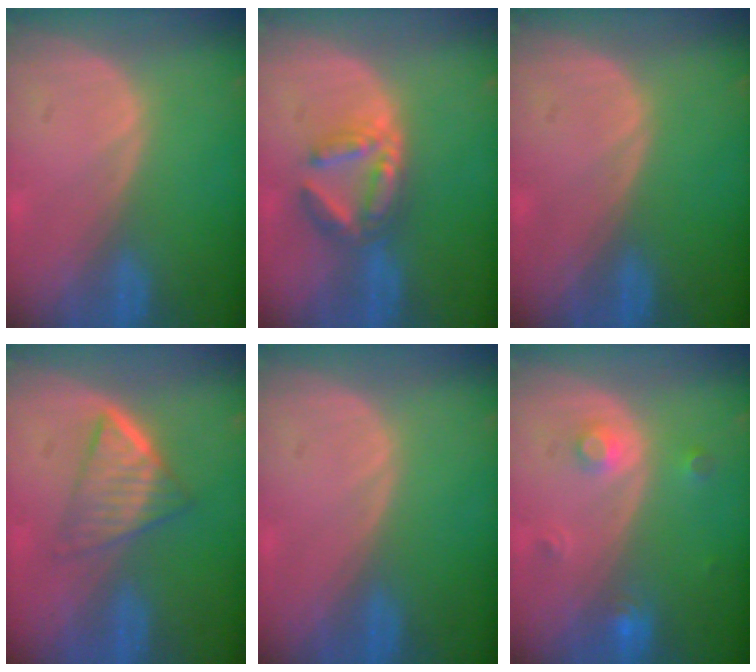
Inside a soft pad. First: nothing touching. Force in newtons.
{"total": 6.1, "press": 5.7, "slide": 2.3}
{"total": 0.0}
{"total": 6.6, "press": 5.5, "slide": 3.6}
{"total": 0.0}
{"total": 3.1, "press": 2.9, "slide": 1.2}